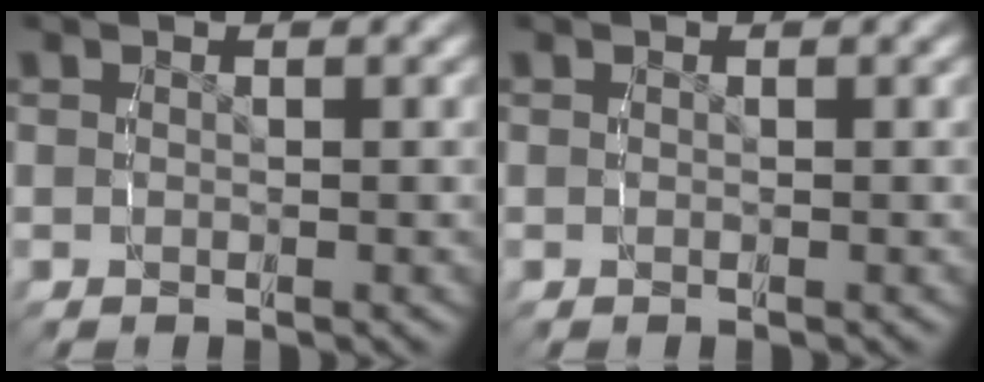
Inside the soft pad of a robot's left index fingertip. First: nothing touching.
{"total": 0.0}